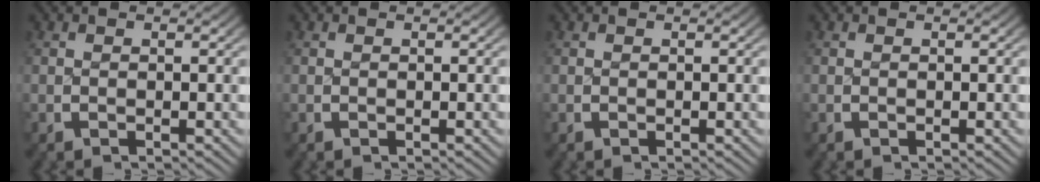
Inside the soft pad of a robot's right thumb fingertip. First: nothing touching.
{"total": 0.0}
{"total": 0.0}
{"total": 0.0}